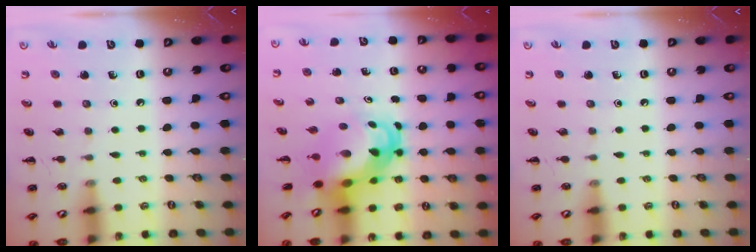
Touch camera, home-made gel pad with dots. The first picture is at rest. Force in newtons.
{"total": 6.9, "press": 6.7, "slide": 2.0}
{"total": 0.0}